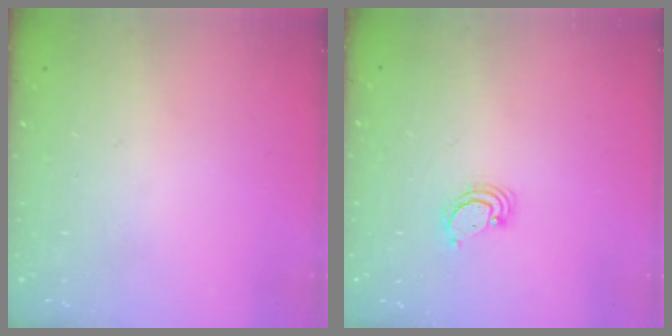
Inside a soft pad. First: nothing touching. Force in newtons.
{"total": 2.9, "press": 2.8, "slide": 0.3}